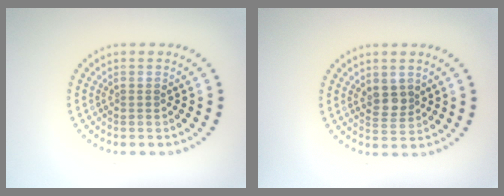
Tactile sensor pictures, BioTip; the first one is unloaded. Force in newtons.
{"total": 2.0, "press": 1.9, "slide": 0.7}